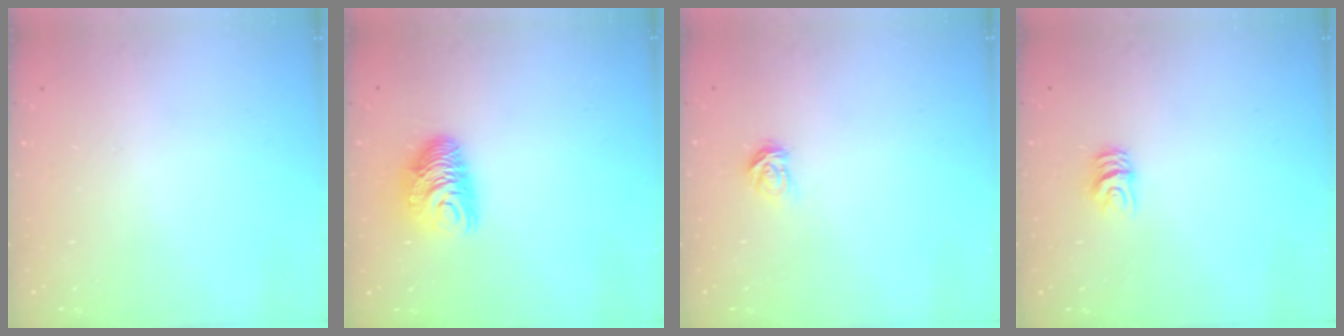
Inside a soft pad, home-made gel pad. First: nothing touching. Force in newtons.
{"total": 9.8, "press": 9.8, "slide": 0.2}
{"total": 3.8, "press": 3.8, "slide": 0.5}
{"total": 6.9, "press": 6.9, "slide": 0.6}